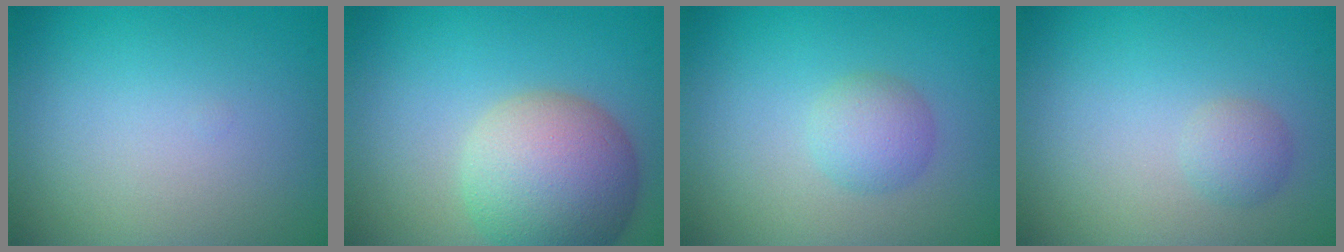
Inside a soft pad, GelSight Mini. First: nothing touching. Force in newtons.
{"total": 8.4, "press": 8.4, "slide": 0.8}
{"total": 2.2, "press": 2.2, "slide": 0.1}
{"total": 1.4, "press": 1.4, "slide": 0.1}